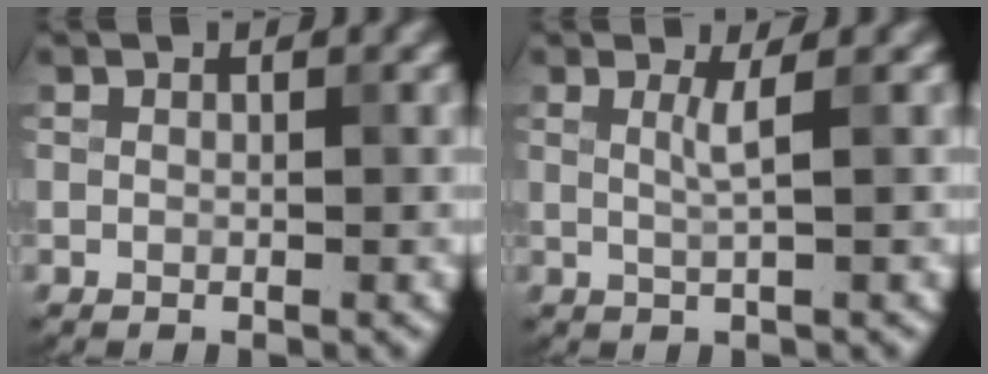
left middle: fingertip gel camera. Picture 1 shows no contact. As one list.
[{"total": 1.2, "force": [0.3, -0.1, 1.2], "torque": [-0.025, 0.000, 0.006]}]